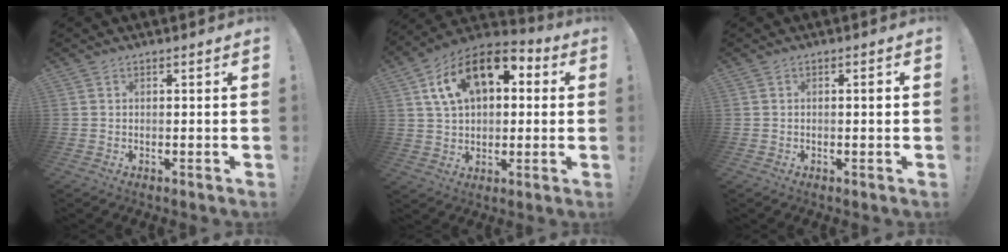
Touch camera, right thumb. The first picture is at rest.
{"total": 16.9, "force": [6.6, 10.4, 11.5], "torque": [-0.183, -0.015, 0.122]}
{"total": 1.1, "force": [-0.2, 0.2, 1.1], "torque": [-0.014, 0.004, -0.006]}